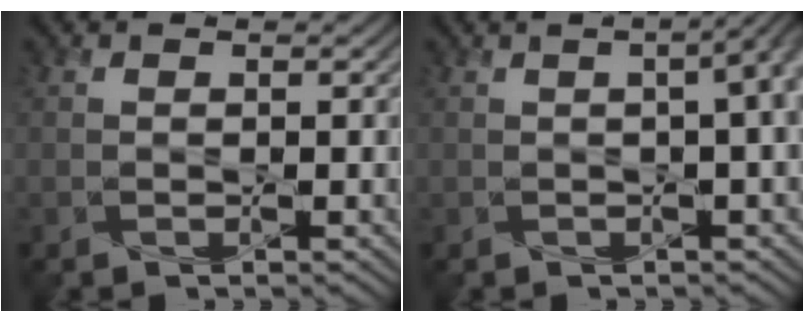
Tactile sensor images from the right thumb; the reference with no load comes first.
{"total": 6.4, "force": [0.2, 2.2, 5.9], "torque": [-0.073, 0.009, -0.006]}